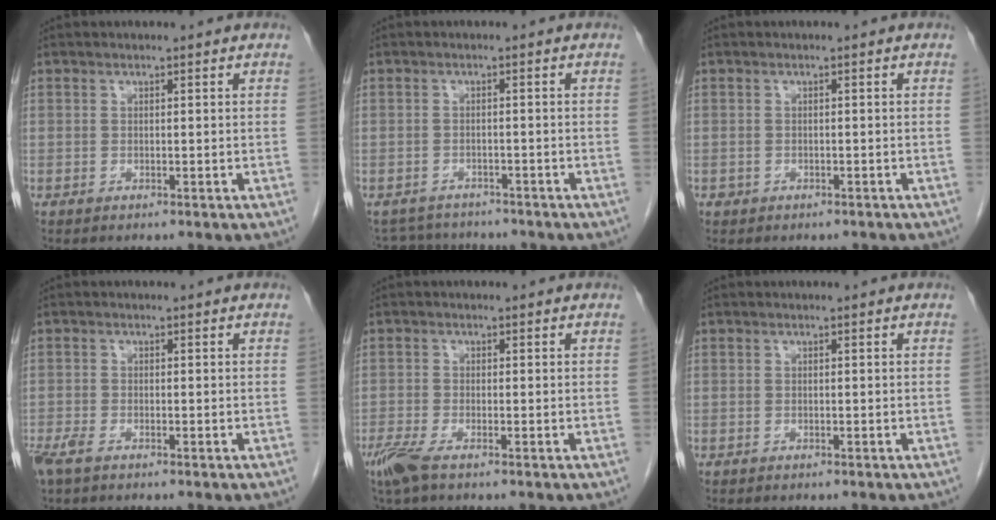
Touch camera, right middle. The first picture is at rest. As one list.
[{"total": 5.1, "force": [-4.9, 1.4, 0.0], "torque": [-0.001, 0.006, -0.073]}, {"total": 1.2, "force": [-0.7, 0.9, 0.1], "torque": [-0.006, 0.004, -0.008]}, {"total": 3.3, "force": [-2.3, 1.1, 2.1], "torque": [-0.050, -0.008, -0.041]}, {"total": 3.5, "force": [-2.4, 0.5, 2.5], "torque": [-0.059, -0.010, -0.052]}, {"total": 0.0}]